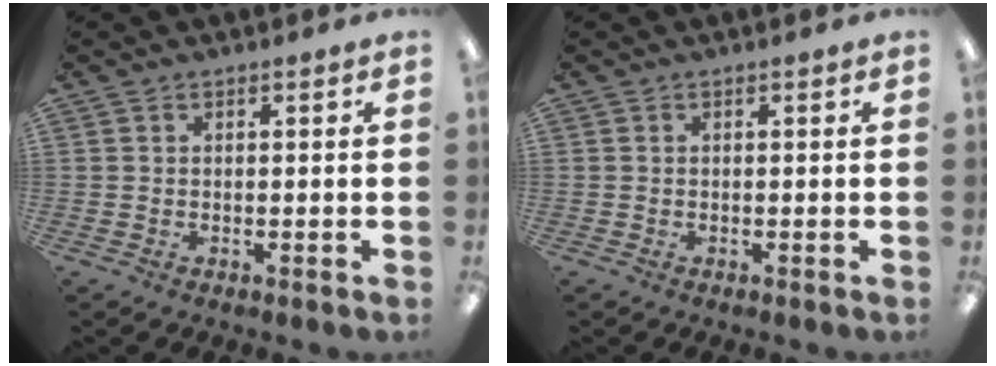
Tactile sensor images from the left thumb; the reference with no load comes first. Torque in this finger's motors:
{"motor_torque": [-0.05, -0.05, 0.00, 0.00, 0.00]}